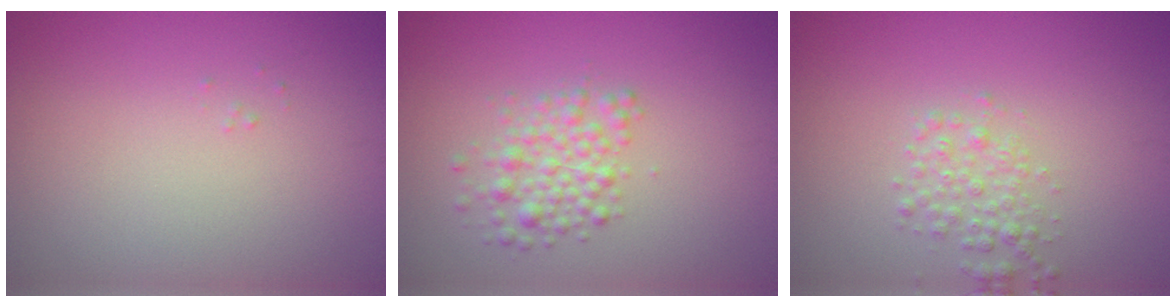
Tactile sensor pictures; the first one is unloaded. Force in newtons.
{"total": 2.9, "press": 2.9, "slide": 0.1}
{"total": 2.1, "press": 2.1, "slide": 0.0}